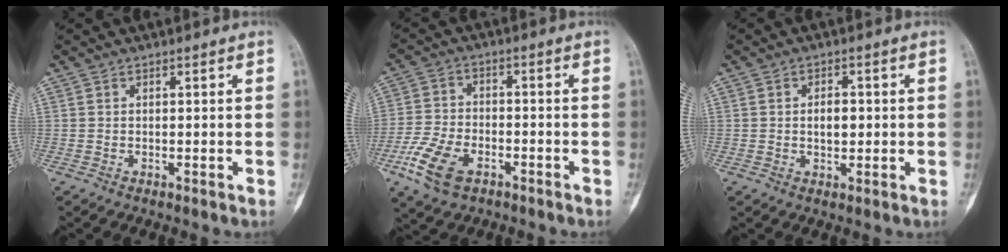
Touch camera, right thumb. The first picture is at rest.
{"total": 10.1, "force": [-5.1, 5.8, 6.6], "torque": [-0.135, 0.013, -0.097]}
{"total": 3.5, "force": [0.0, 2.1, 2.8], "torque": [-0.033, 0.002, 0.001]}